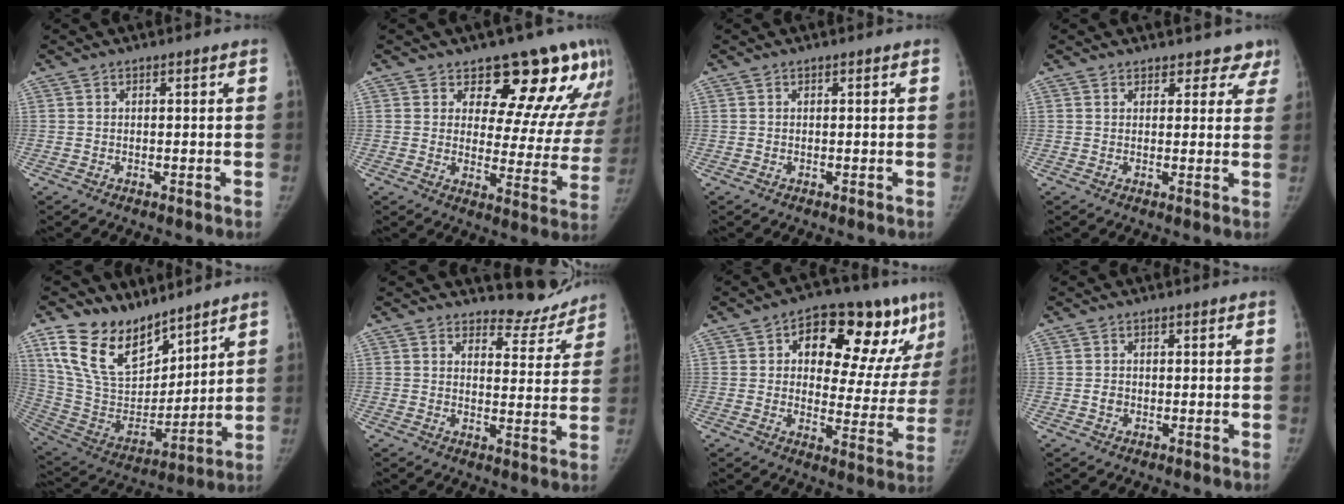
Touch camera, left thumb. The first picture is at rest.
{"total": 17.9, "force": [13.3, 8.3, 8.8], "torque": [-0.050, -0.077, 0.151]}
{"total": 0.0}
{"total": 5.7, "force": [4.9, 2.9, -0.1], "torque": [0.054, -0.019, 0.037]}
{"total": 18.3, "force": [13.2, 9.5, 8.3], "torque": [-0.110, -0.064, 0.265]}
{"total": 7.4, "force": [7.0, 2.4, 0.0], "torque": [0.030, -0.069, 0.089]}
{"total": 22.1, "force": [10.2, 10.6, 16.4], "torque": [-0.174, -0.006, 0.145]}
{"total": 1.6, "force": [-0.1, 1.4, 0.7], "torque": [-0.007, 0.003, 0.000]}